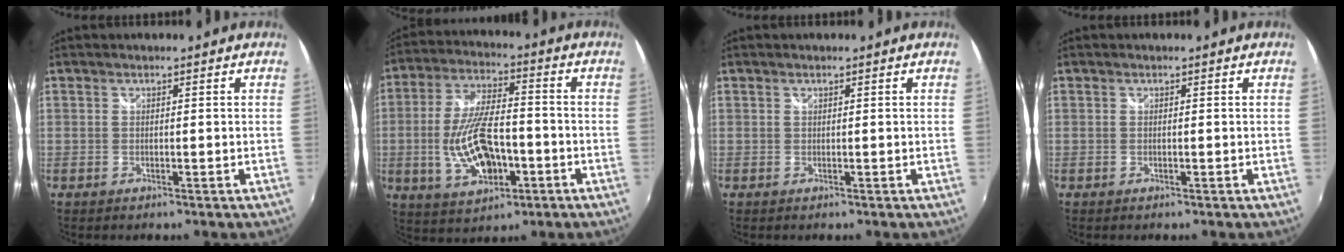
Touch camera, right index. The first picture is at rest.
{"total": 14.2, "force": [-3.7, 6.4, 12.1], "torque": [-0.249, -0.004, -0.057]}
{"total": 0.0}
{"total": 0.0}